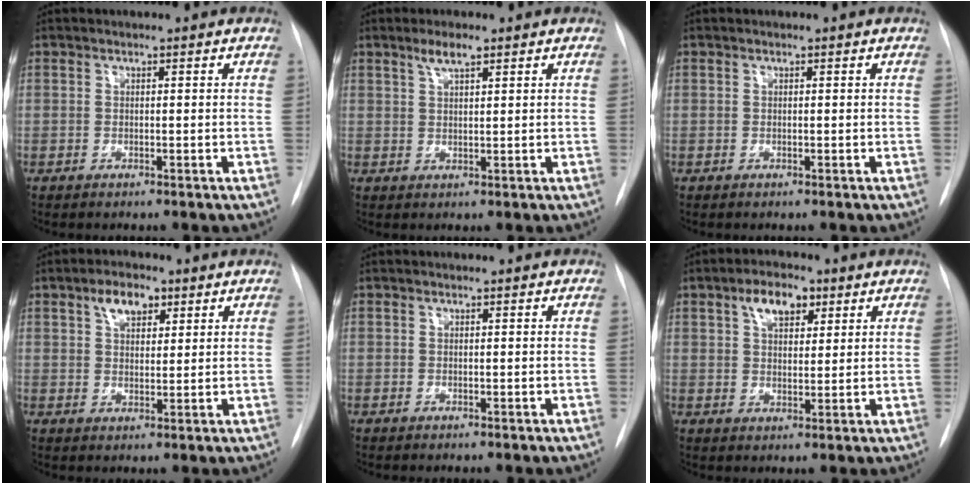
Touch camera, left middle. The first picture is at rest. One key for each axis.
{"total": 3.0, "fx": 2.0, "fy": 0.6, "fz": 2.1, "tx": -0.039, "ty": 0.004, "tz": 0.037}
{"total": 0.0}
{"total": 4.9, "fx": 2.7, "fy": 2.6, "fz": 3.2, "tx": -0.055, "ty": 0.013, "tz": 0.046}
{"total": 0.0}
{"total": 5.9, "fx": 3.1, "fy": 3.0, "fz": 4.1, "tx": -0.071, "ty": 0.014, "tz": 0.051}